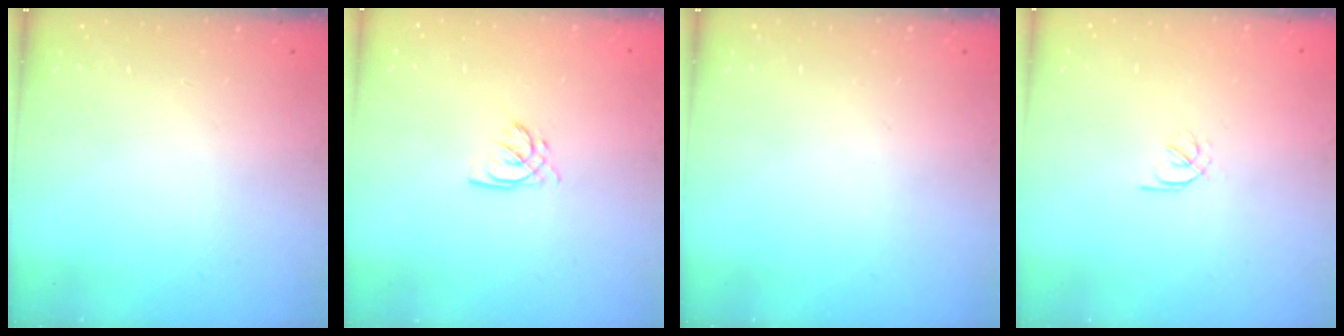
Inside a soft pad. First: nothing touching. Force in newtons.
{"total": 3.5, "press": 3.5, "slide": 0.2}
{"total": 0.0}
{"total": 1.7, "press": 1.6, "slide": 0.6}